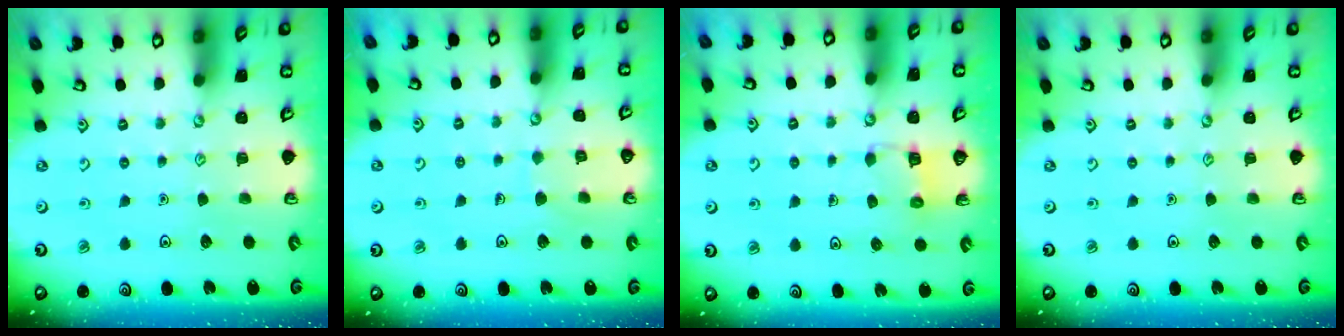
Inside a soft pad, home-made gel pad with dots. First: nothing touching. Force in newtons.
{"total": 6.4, "press": 6.4, "slide": 0.5}
{"total": 6.2, "press": 6.2, "slide": 0.3}
{"total": 0.0}